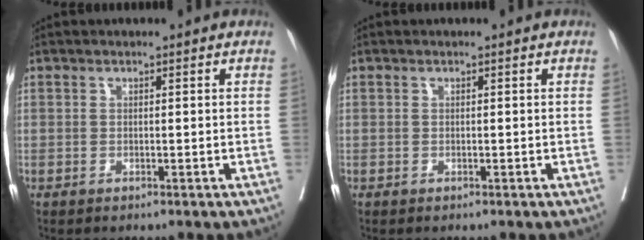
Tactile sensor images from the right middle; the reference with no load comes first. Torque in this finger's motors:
{"motor_torque": [0.01, -0.03, -0.01, 0.00]}